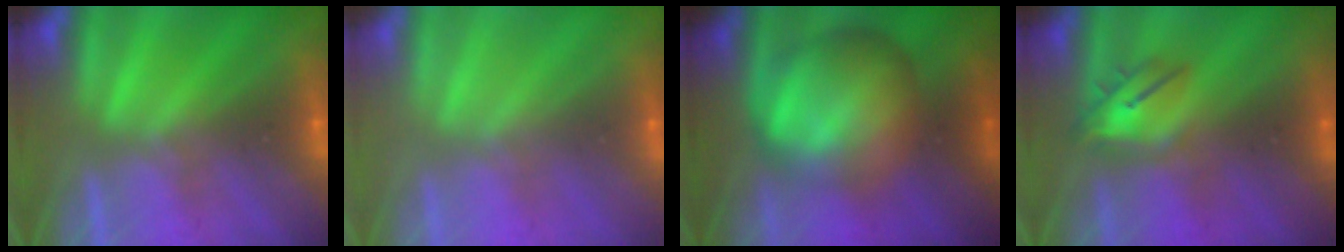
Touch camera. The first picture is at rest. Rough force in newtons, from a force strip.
{"total": 3.6}
{"total": 10.8}
{"total": 3.5}